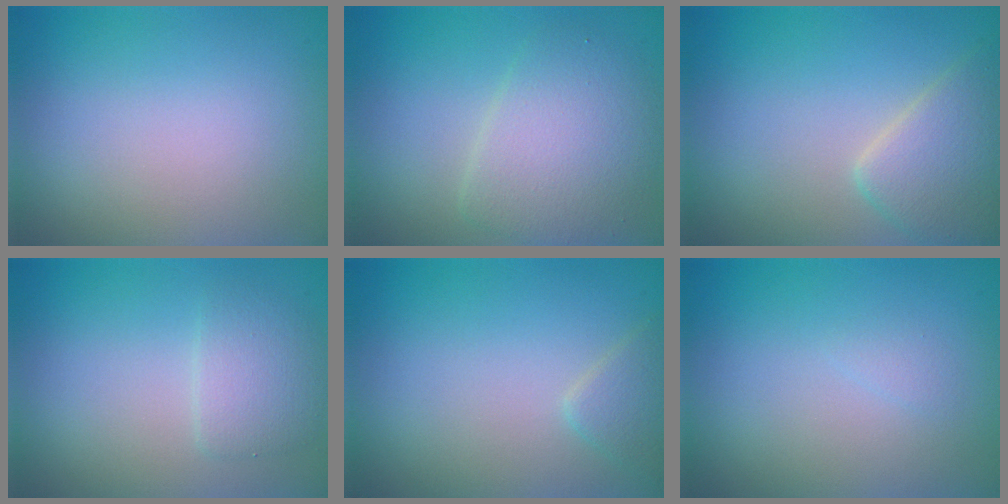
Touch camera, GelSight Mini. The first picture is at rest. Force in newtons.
{"total": 5.0, "press": 5.0, "slide": 0.1}
{"total": 4.7, "press": 4.7, "slide": 0.1}
{"total": 2.3, "press": 2.3, "slide": 0.3}
{"total": 1.8, "press": 1.8, "slide": 0.1}
{"total": 0.5, "press": 0.5, "slide": 0.0}